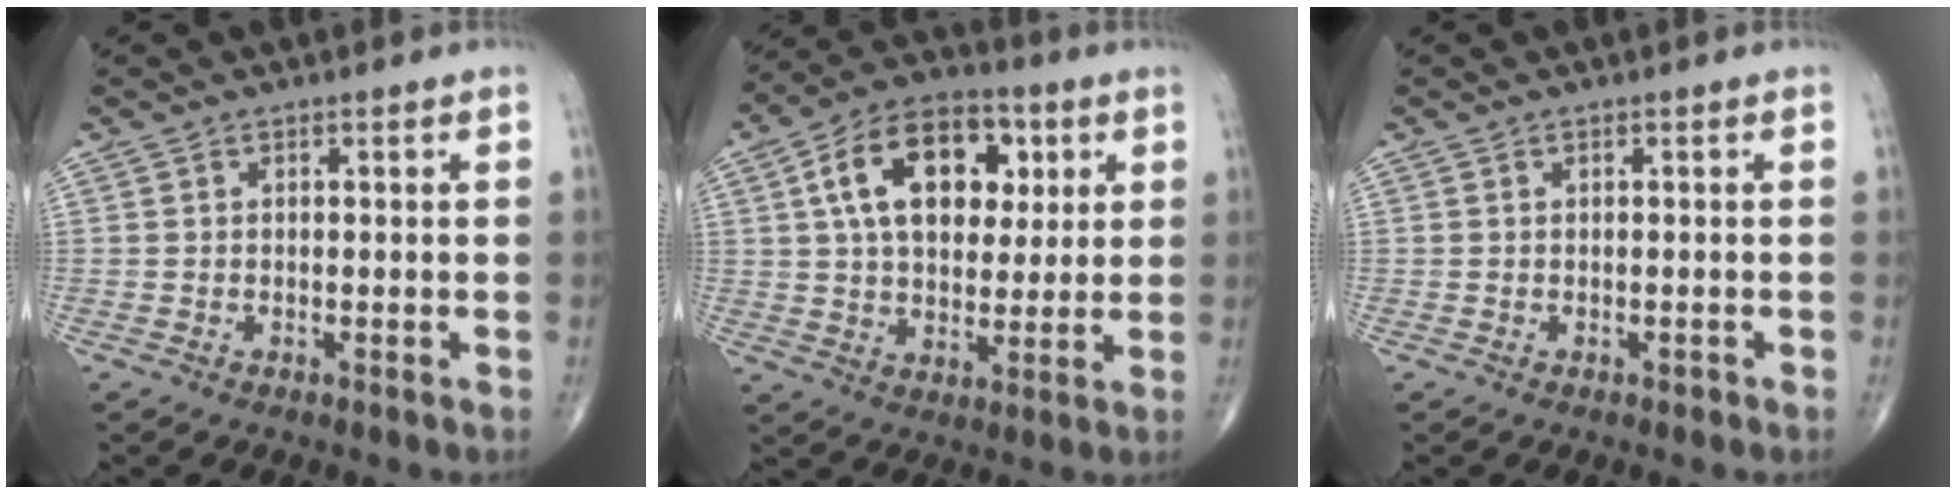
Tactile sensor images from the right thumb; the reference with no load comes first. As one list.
[{"total": 18.1, "force": [5.2, 11.5, 13.0], "torque": [-0.180, 0.006, 0.082]}, {"total": 0.5, "force": [-0.2, 0.4, 0.4], "torque": [-0.002, 0.000, -0.003]}]